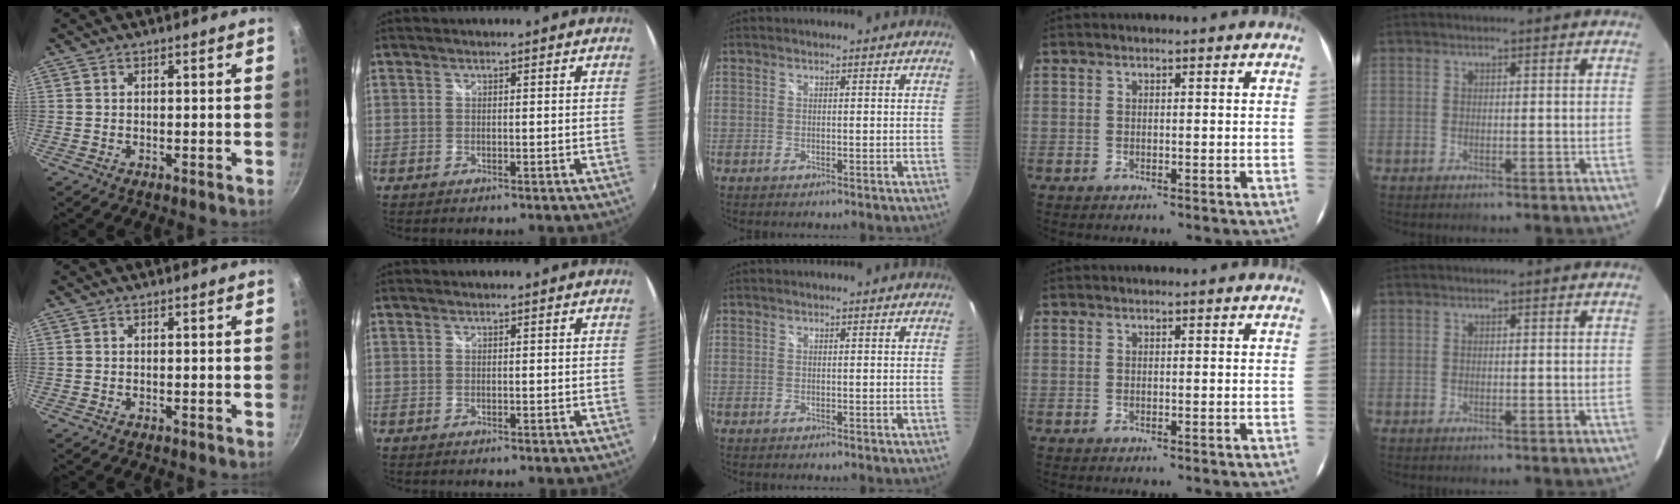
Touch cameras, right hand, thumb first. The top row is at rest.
{}